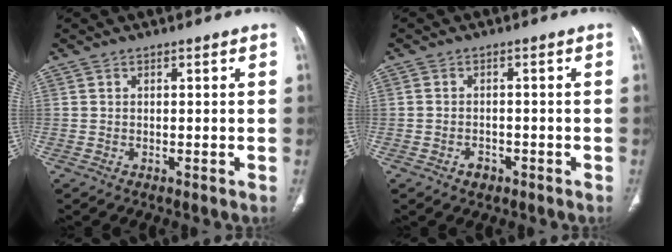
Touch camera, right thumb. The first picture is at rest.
{"total": 2.2, "force": [-1.2, 1.6, 0.9], "torque": [-0.012, 0.011, -0.014]}